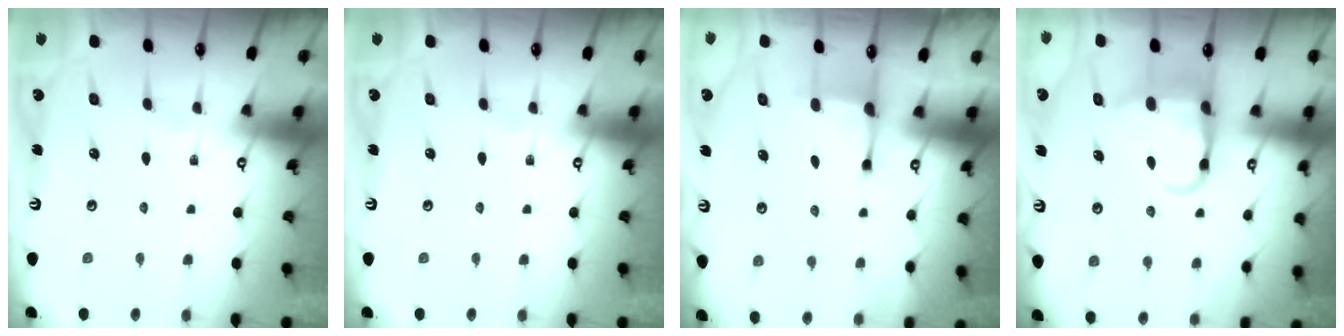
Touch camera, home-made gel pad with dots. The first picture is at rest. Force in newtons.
{"total": 0.0}
{"total": 3.1, "press": 2.9, "slide": 0.9}
{"total": 9.6, "press": 9.5, "slide": 1.4}